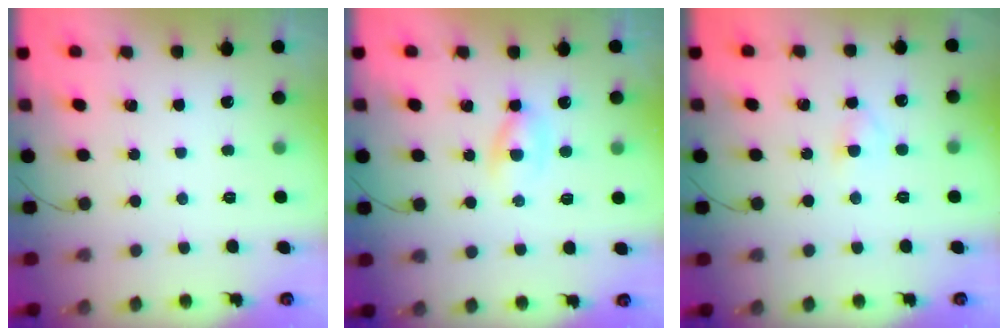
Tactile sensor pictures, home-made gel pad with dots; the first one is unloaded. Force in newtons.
{"total": 2.7, "press": 2.5, "slide": 1.1}
{"total": 2.5, "press": 2.3, "slide": 1.0}